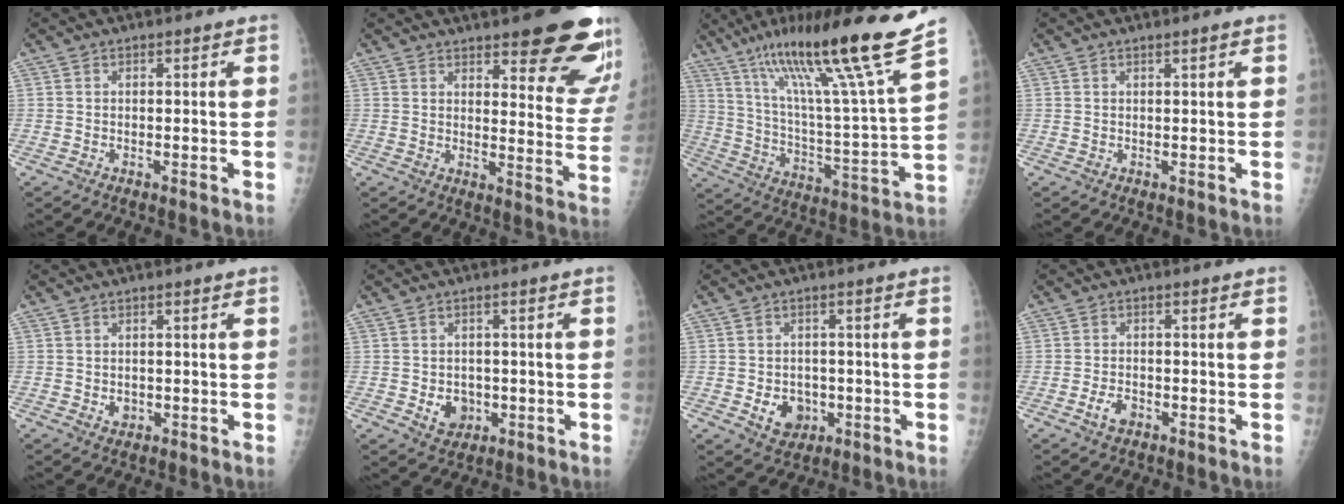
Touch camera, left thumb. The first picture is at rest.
{"total": 18.3, "force": [12.3, 5.1, 12.5], "torque": [-0.120, -0.076, 0.148]}
{"total": 24.2, "force": [16.8, 0.2, 17.4], "torque": [-0.264, -0.075, 0.285]}
{"total": 1.0, "force": [0.5, -0.1, 0.8], "torque": [-0.015, -0.002, 0.011]}
{"total": 1.8, "force": [-0.3, 1.5, 1.0], "torque": [-0.004, 0.001, 0.000]}
{"total": 4.9, "force": [-1.1, 4.0, 2.5], "torque": [-0.014, 0.005, -0.007]}
{"total": 5.9, "force": [-1.6, 4.8, 3.1], "torque": [-0.021, 0.008, -0.014]}
{"total": 3.0, "force": [-1.6, 1.7, 1.8], "torque": [-0.032, 0.011, -0.025]}